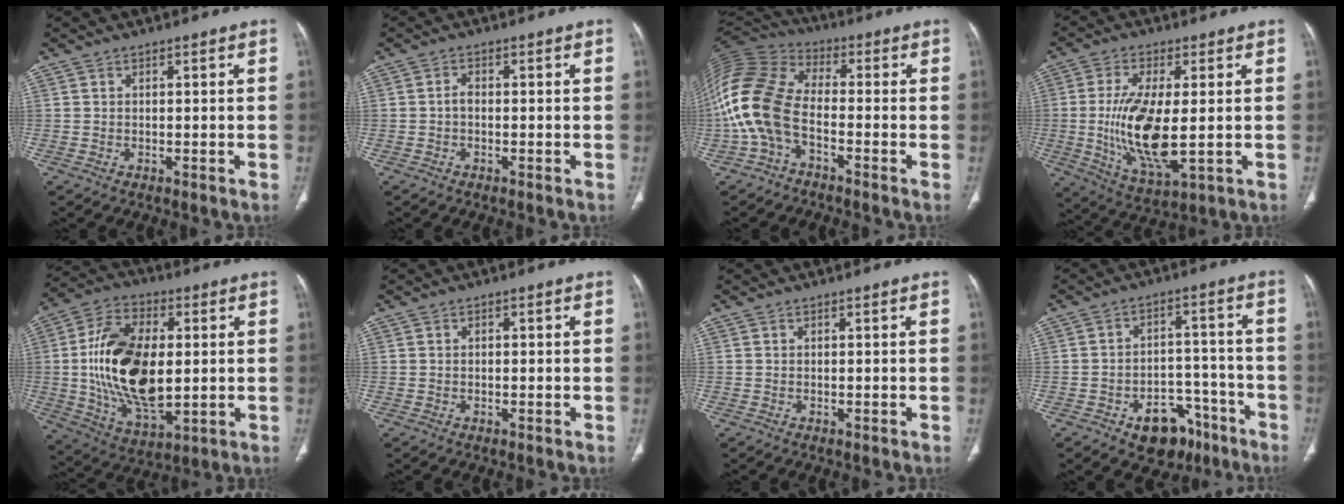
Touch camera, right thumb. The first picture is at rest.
{"total": 1.3, "force": [-0.4, 0.8, 1.0], "torque": [-0.016, 0.005, -0.010]}
{"total": 14.9, "force": [-3.8, 8.7, 11.5], "torque": [-0.255, 0.050, -0.082]}
{"total": 14.4, "force": [-0.7, 5.3, 13.3], "torque": [-0.269, -0.022, -0.004]}
{"total": 20.5, "force": [0.8, 11.2, 17.2], "torque": [-0.316, -0.006, 0.023]}
{"total": 0.6, "force": [0.0, 0.3, 0.5], "torque": [-0.010, 0.000, 0.002]}
{"total": 0.0}
{"total": 10.8, "force": [-6.4, 7.0, 5.1], "torque": [-0.036, 0.055, -0.084]}